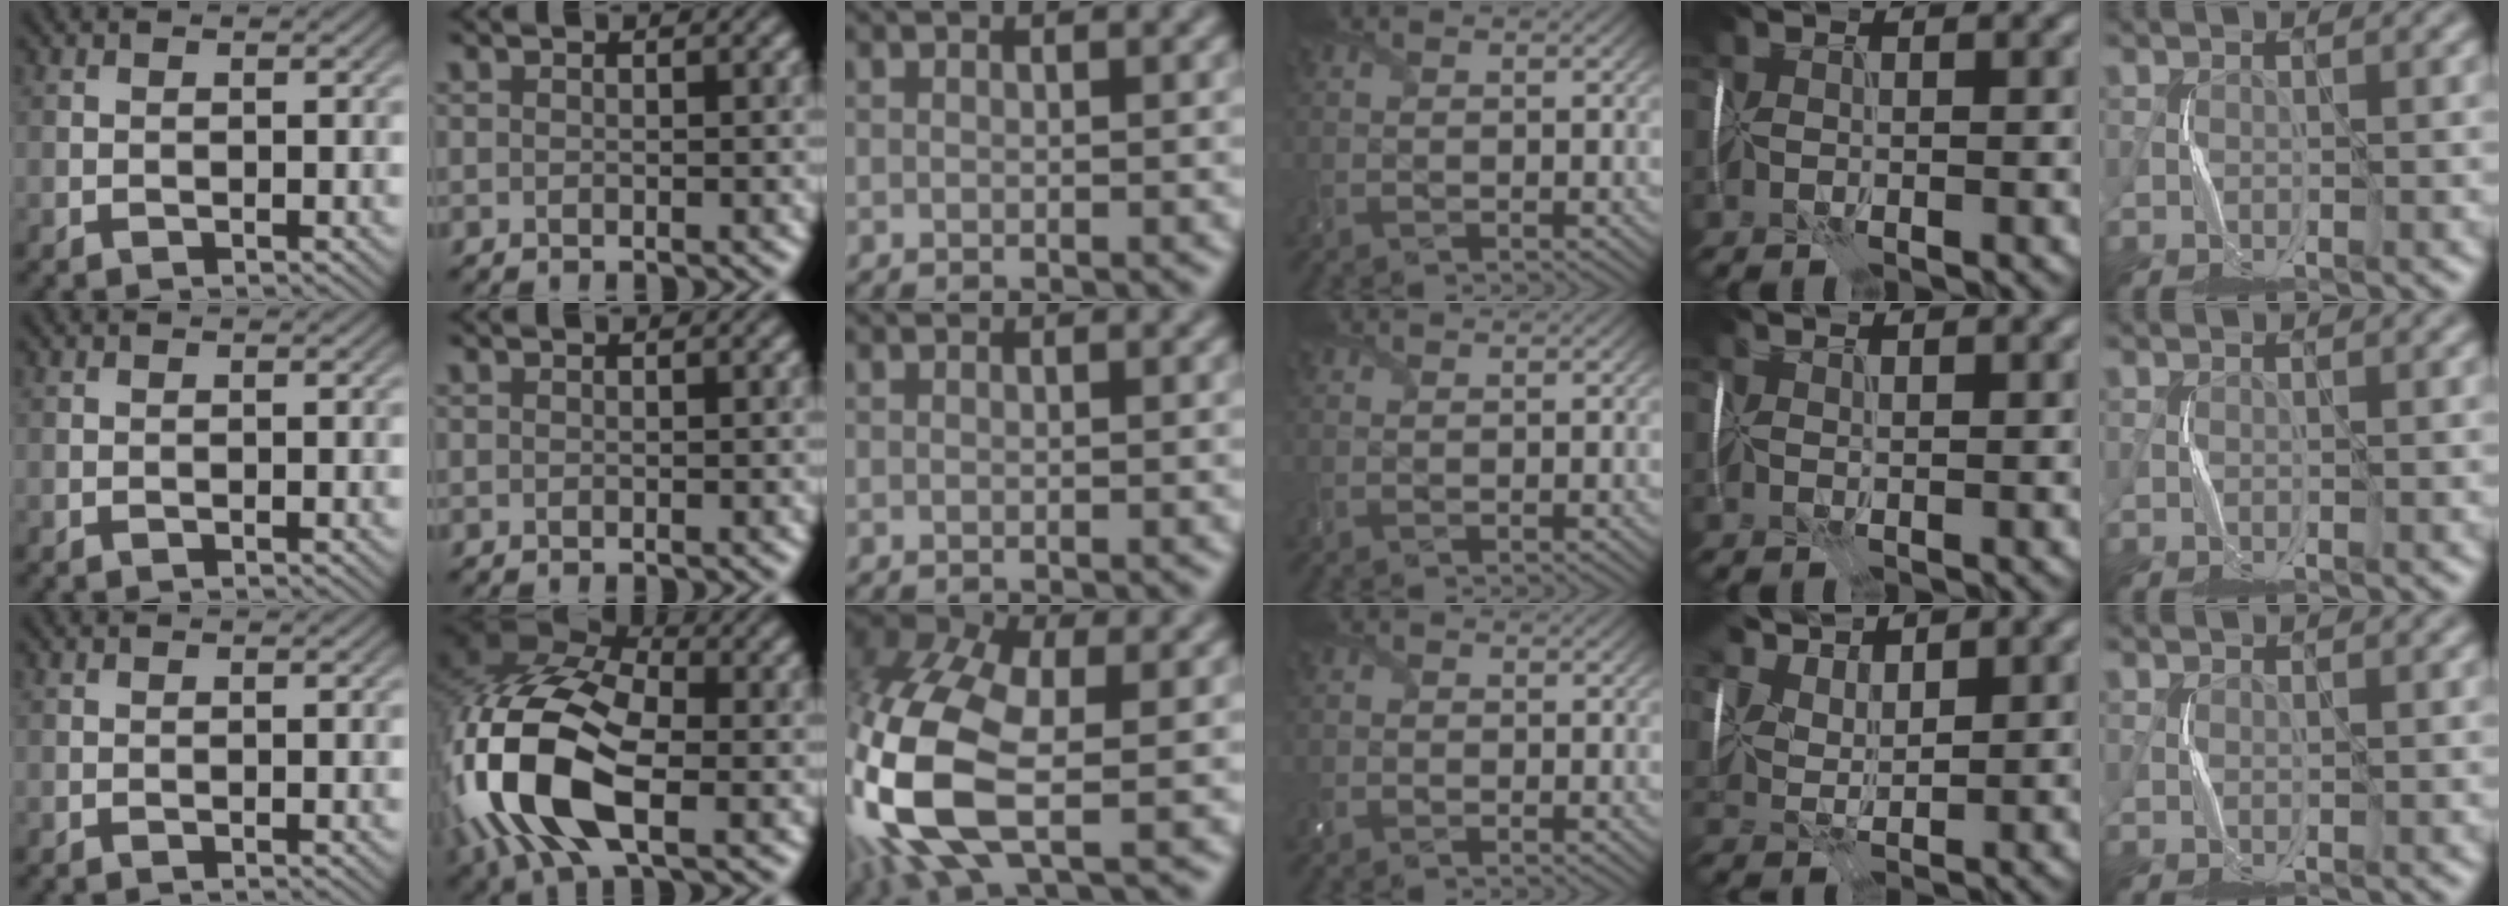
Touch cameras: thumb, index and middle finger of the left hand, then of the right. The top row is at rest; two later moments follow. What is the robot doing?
{"motion": "wrap", "object": "receipt paper"}